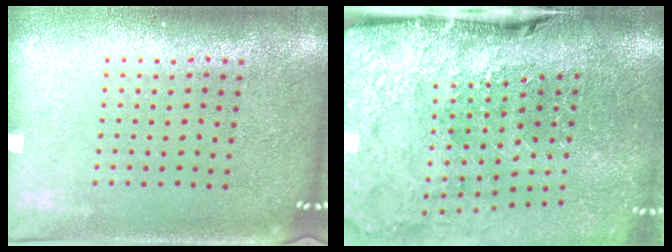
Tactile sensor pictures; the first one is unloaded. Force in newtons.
{"total": 4.7, "press": 3.6, "slide": 3.0}